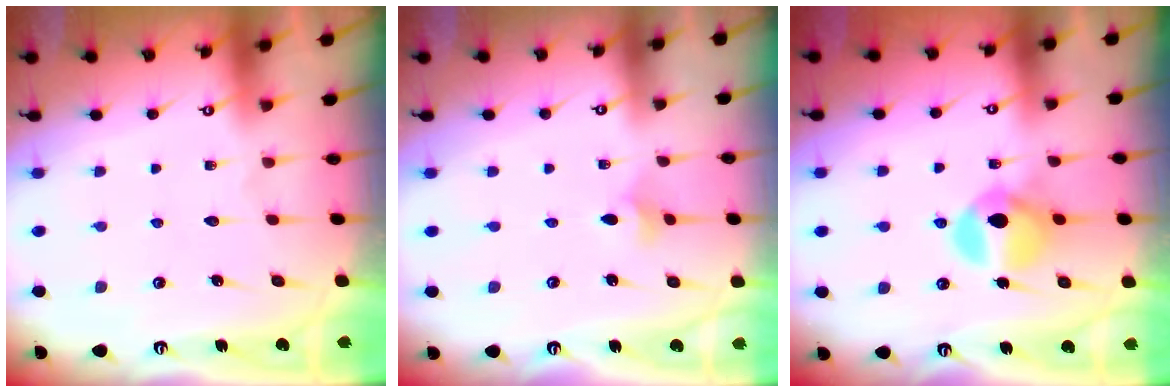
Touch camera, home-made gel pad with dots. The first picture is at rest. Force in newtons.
{"total": 2.9, "press": 2.9, "slide": 0.5}
{"total": 11.7, "press": 11.6, "slide": 0.8}